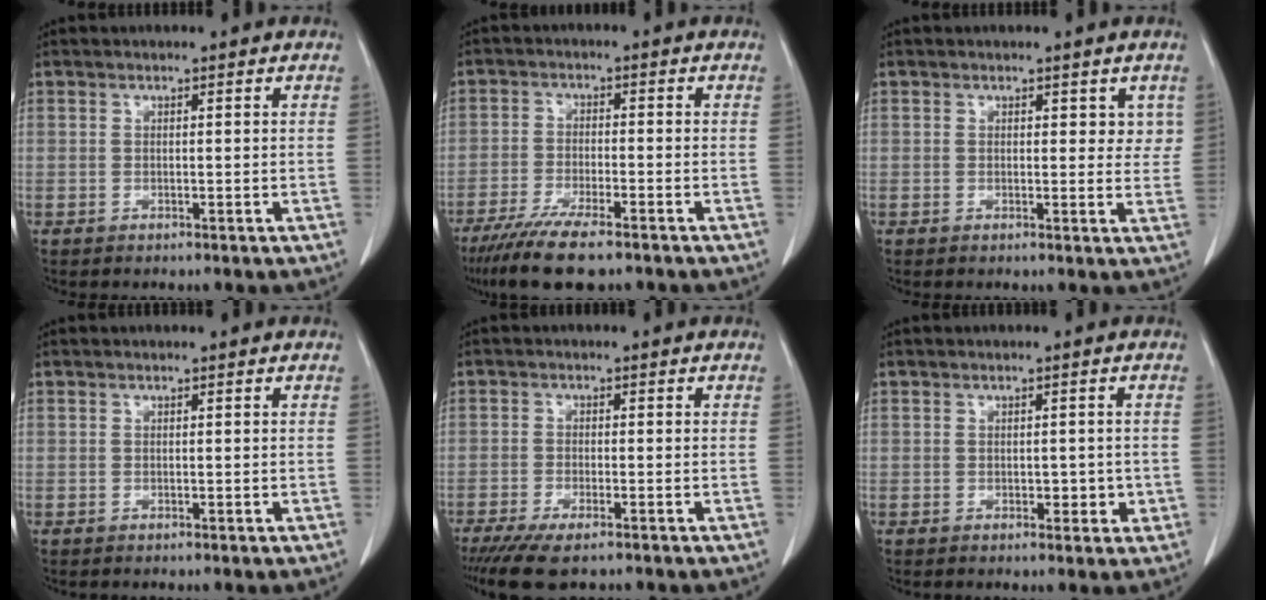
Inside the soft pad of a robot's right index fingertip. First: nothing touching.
{"total": 8.9, "force": [-6.7, 1.7, 5.6], "torque": [-0.097, -0.020, -0.111]}
{"total": 2.2, "force": [1.3, 1.3, 1.3], "torque": [-0.004, -0.004, 0.014]}
{"total": 0.0}
{"total": 7.3, "force": [-5.6, 1.4, 4.5], "torque": [-0.073, -0.016, -0.089]}
{"total": 2.4, "force": [-0.4, 1.6, 1.8], "torque": [-0.017, 0.005, -0.001]}